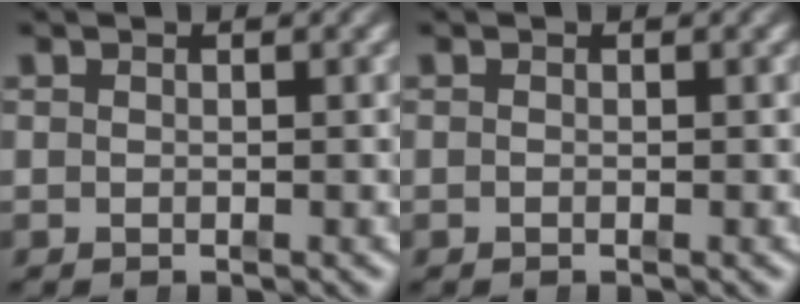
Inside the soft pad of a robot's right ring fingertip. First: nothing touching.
{"total": 0.0}